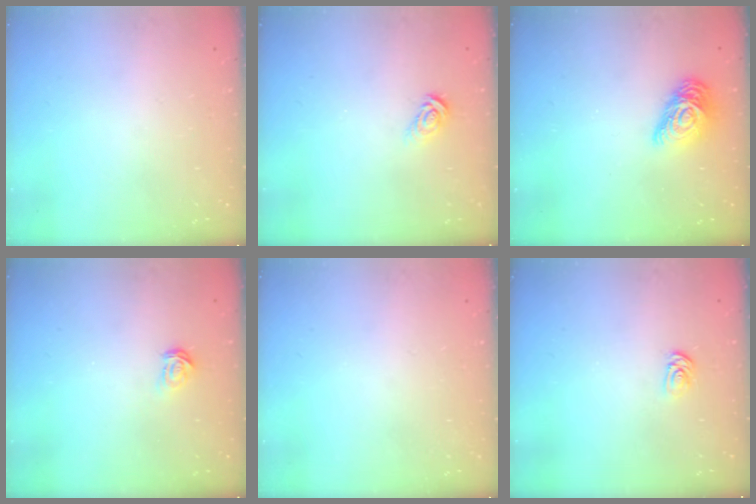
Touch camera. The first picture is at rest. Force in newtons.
{"total": 5.6, "press": 5.6, "slide": 0.5}
{"total": 11.5, "press": 11.5, "slide": 0.4}
{"total": 2.4, "press": 2.4, "slide": 0.2}
{"total": 0.0}
{"total": 2.0, "press": 2.0, "slide": 0.3}